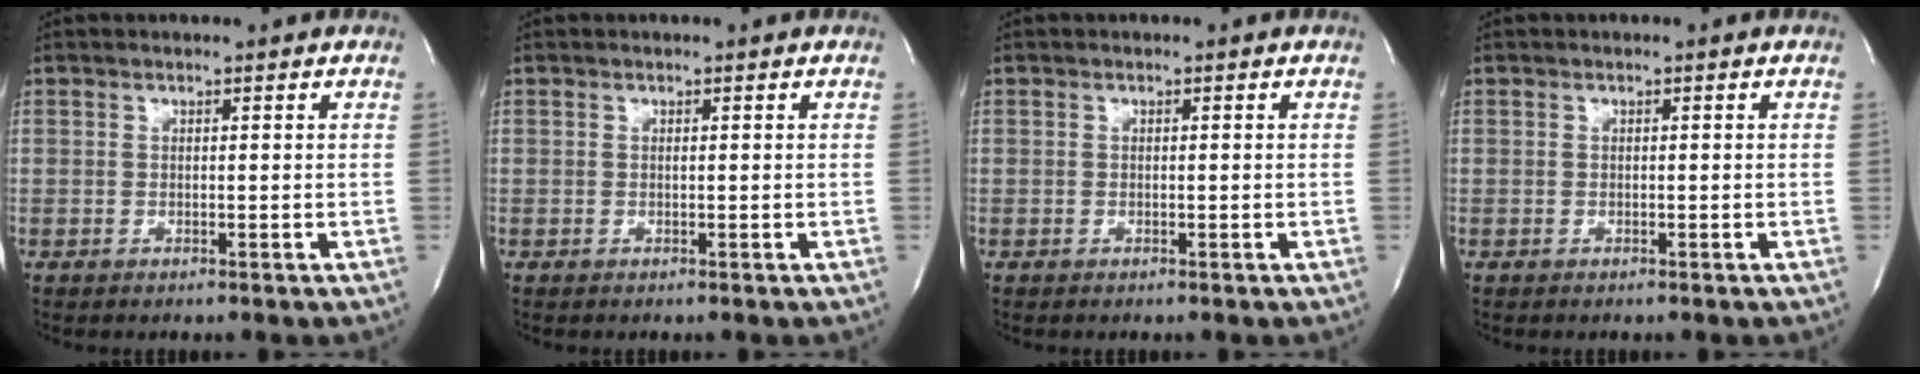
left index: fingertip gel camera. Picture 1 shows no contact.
{"total": 0.0}
{"total": 0.0}
{"total": 0.0}